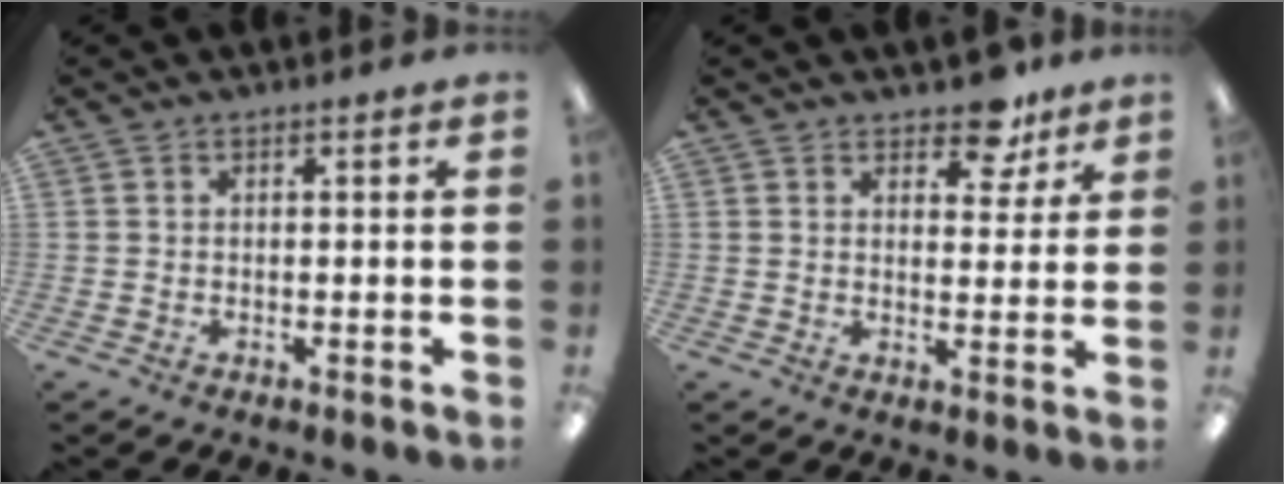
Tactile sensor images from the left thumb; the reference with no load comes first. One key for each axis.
{"total": 8.0, "fx": 5.9, "fy": 3.9, "fz": 3.8, "tx": -0.033, "ty": -0.032, "tz": 0.100}